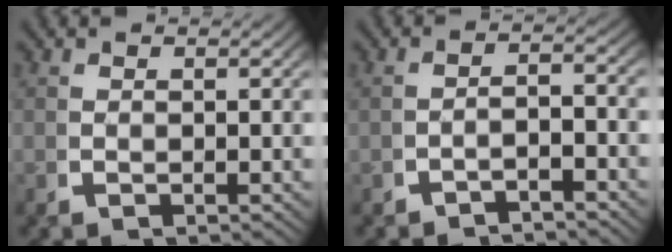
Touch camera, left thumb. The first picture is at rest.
{"total": 2.4, "force": [-2.0, 0.3, 1.2], "torque": [-0.021, -0.006, -0.029]}